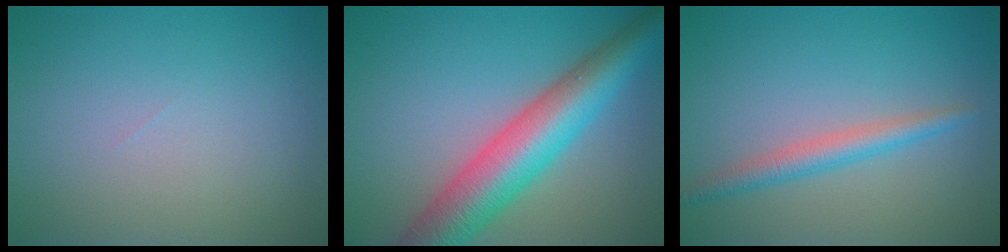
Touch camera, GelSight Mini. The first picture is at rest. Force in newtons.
{"total": 8.8, "press": 8.8, "slide": 0.3}
{"total": 2.5, "press": 2.5, "slide": 0.0}